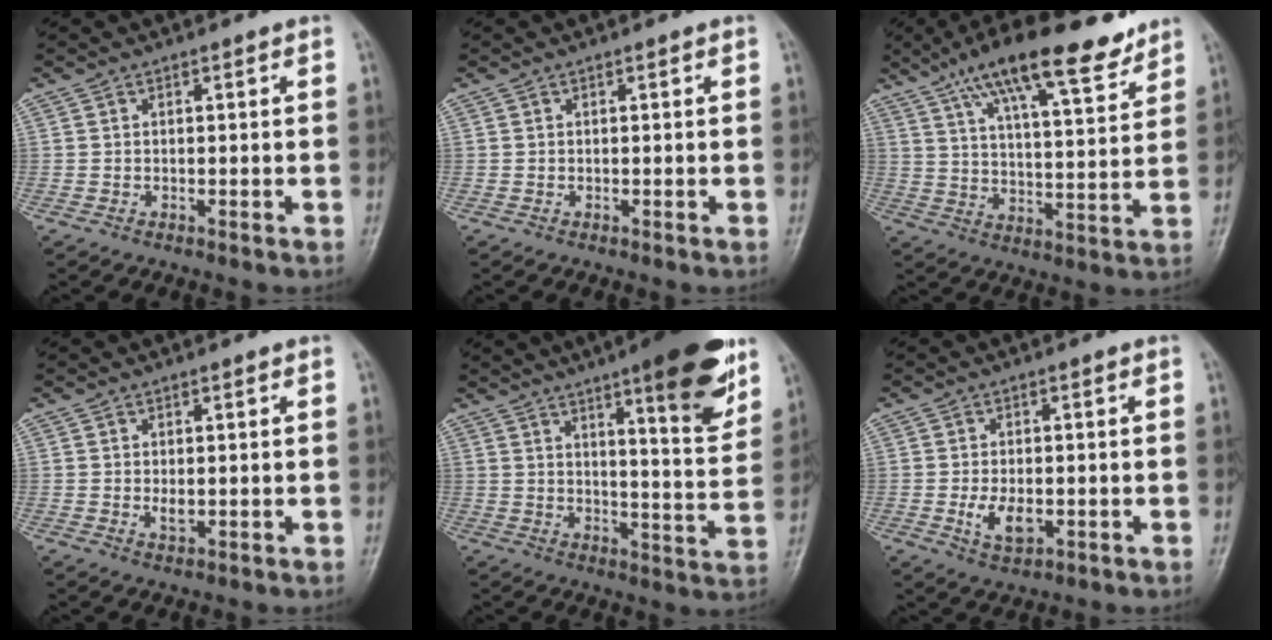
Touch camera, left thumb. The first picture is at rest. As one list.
[{"total": 0.0}, {"total": 18.3, "force": [12.5, 5.0, 12.4], "torque": [-0.177, -0.041, 0.204]}, {"total": 2.5, "force": [0.4, 1.2, 2.1], "torque": [-0.031, -0.006, 0.010]}, {"total": 16.8, "force": [9.9, 3.3, 13.1], "torque": [-0.154, -0.055, 0.141]}, {"total": 5.1, "force": [-1.0, 2.8, 4.2], "torque": [-0.072, -0.007, -0.013]}]